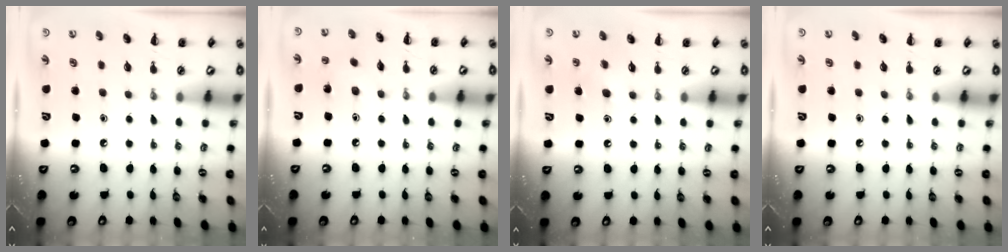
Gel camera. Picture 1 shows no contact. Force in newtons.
{"total": 2.8, "press": 2.7, "slide": 0.9}
{"total": 4.9, "press": 4.7, "slide": 1.3}
{"total": 0.0}